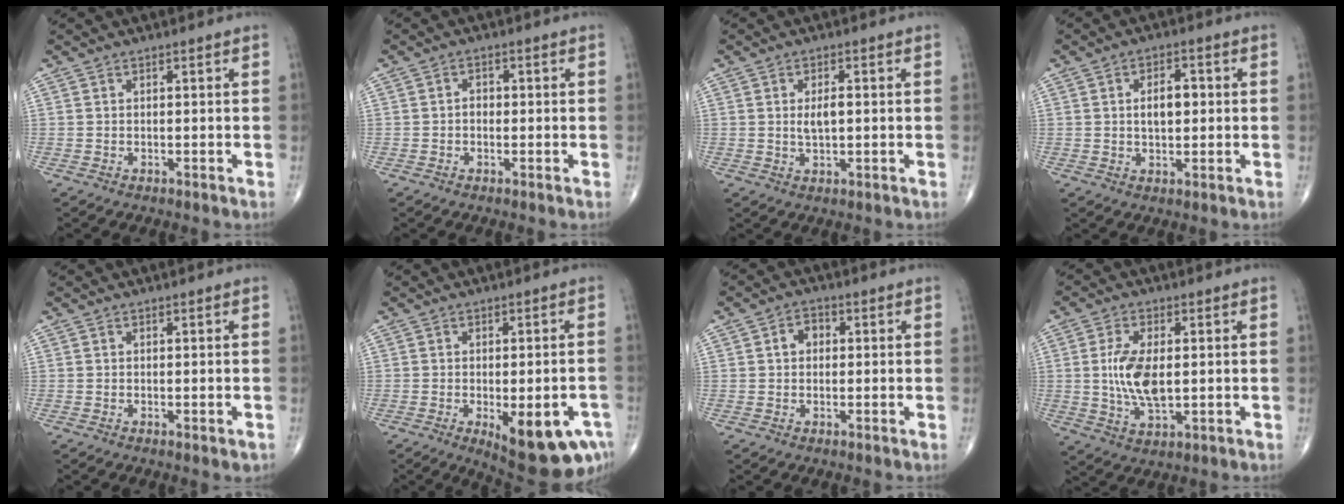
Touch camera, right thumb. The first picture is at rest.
{"total": 1.8, "force": [-0.2, 1.4, 1.1], "torque": [-0.008, 0.006, -0.006]}
{"total": 3.5, "force": [0.3, 1.6, 3.1], "torque": [-0.054, -0.002, 0.008]}
{"total": 5.6, "force": [0.6, 3.2, 4.6], "torque": [-0.065, 0.006, 0.010]}
{"total": 1.2, "force": [-0.4, 0.5, 1.1], "torque": [-0.012, -0.003, -0.005]}
{"total": 14.4, "force": [-5.8, 5.4, 12.1], "torque": [-0.119, 0.007, -0.060]}
{"total": 3.3, "force": [0.4, 2.6, 1.9], "torque": [-0.019, 0.013, 0.001]}
{"total": 9.5, "force": [0.5, 4.6, 8.3], "torque": [-0.166, -0.011, 0.014]}